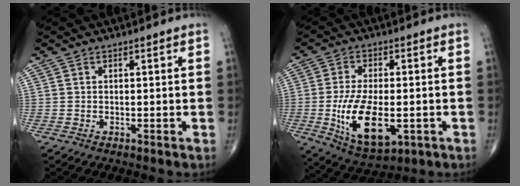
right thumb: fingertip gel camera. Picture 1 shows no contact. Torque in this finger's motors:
{"motor_torque": [0.45, 1.17, 0.96, 0.57, 0.42]}